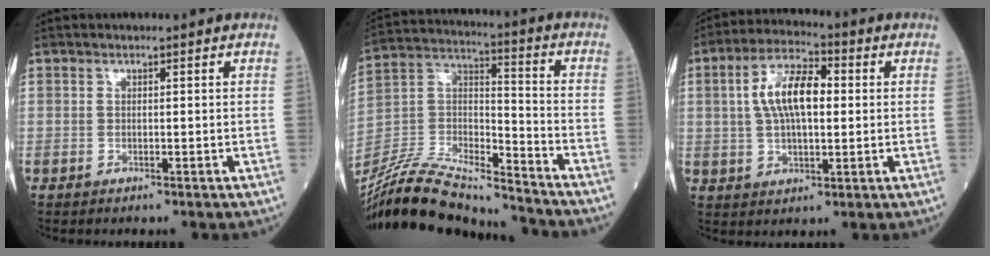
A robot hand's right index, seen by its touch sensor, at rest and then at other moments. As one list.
[{"total": 20.6, "force": [-19.3, 1.9, 7.1], "torque": [-0.155, 0.010, -0.346]}, {"total": 9.9, "force": [1.5, 3.9, 8.9], "torque": [-0.176, 0.022, 0.023]}]